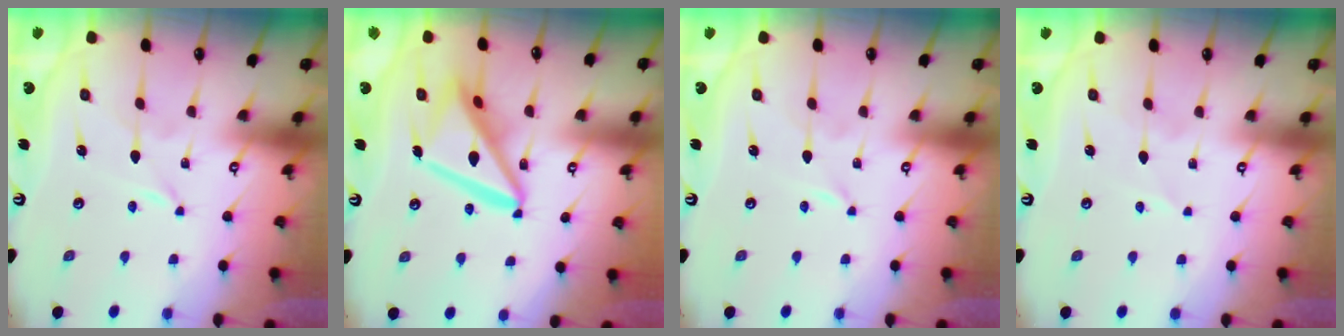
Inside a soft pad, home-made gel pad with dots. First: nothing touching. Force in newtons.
{"total": 16.5, "press": 16.4, "slide": 1.9}
{"total": 0.0}
{"total": 2.2, "press": 2.1, "slide": 0.3}